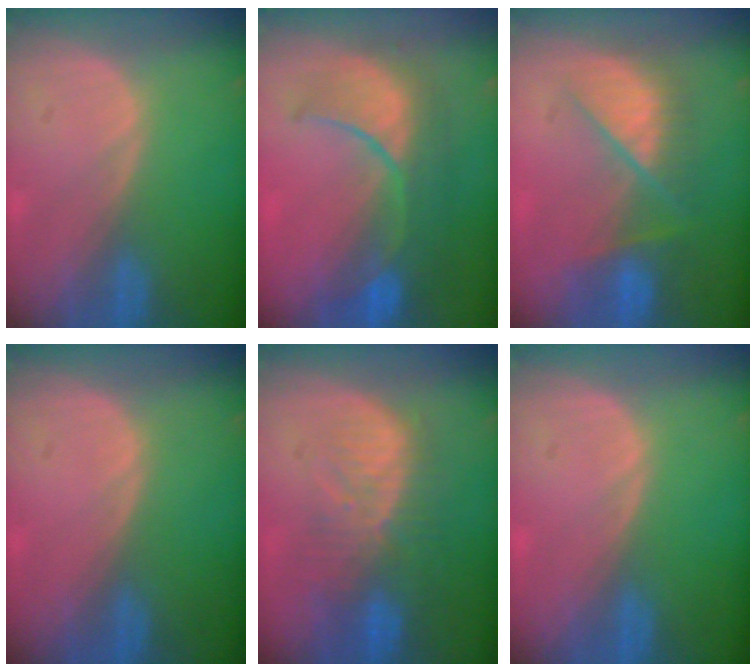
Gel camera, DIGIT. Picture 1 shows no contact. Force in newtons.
{"total": 10.5, "press": 9.2, "slide": 5.0}
{"total": 7.3, "press": 7.3, "slide": 0.5}
{"total": 0.0}
{"total": 10.2, "press": 8.8, "slide": 5.2}
{"total": 0.0}